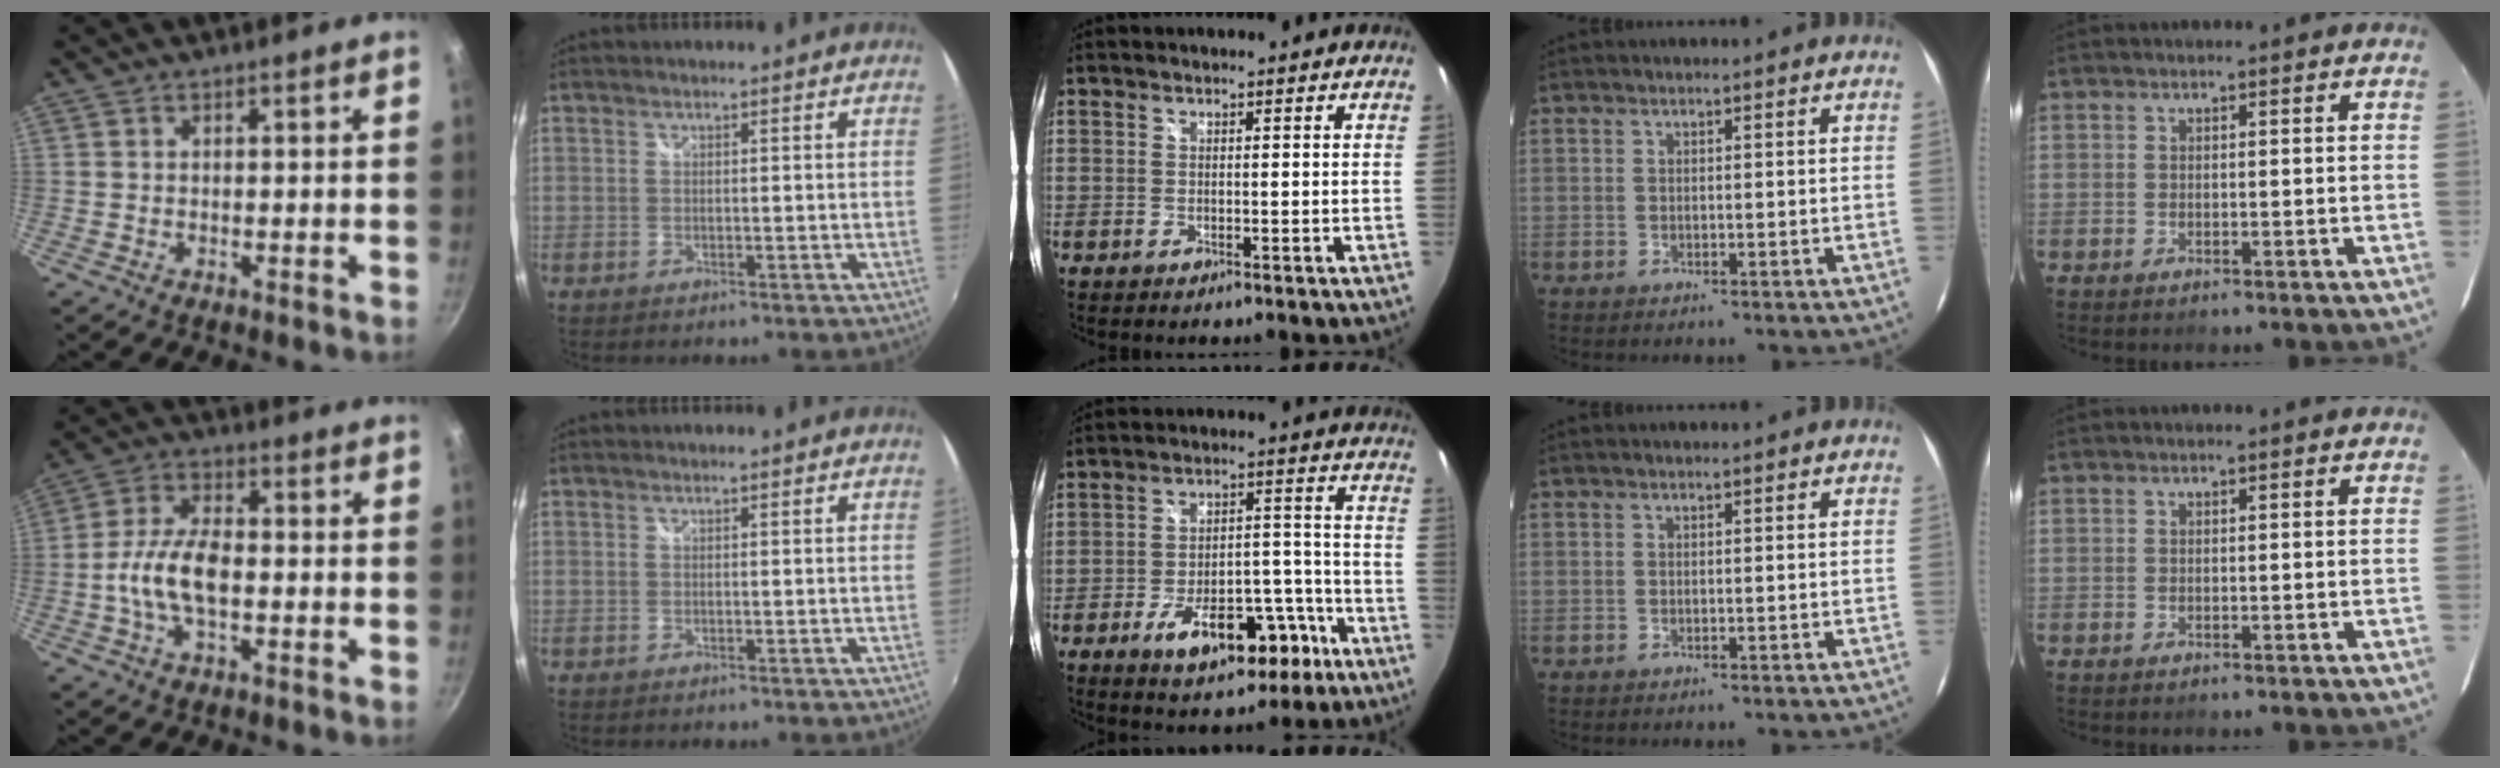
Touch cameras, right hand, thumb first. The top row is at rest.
{"thumb": {"total": 9.8, "force": [-1.6, 4.9, 8.4], "torque": [-0.161, 0.026, -0.039]}, "middle": {"total": 14.5, "force": [-8.2, 6.9, 9.7], "torque": [-0.166, 0.023, -0.109]}}